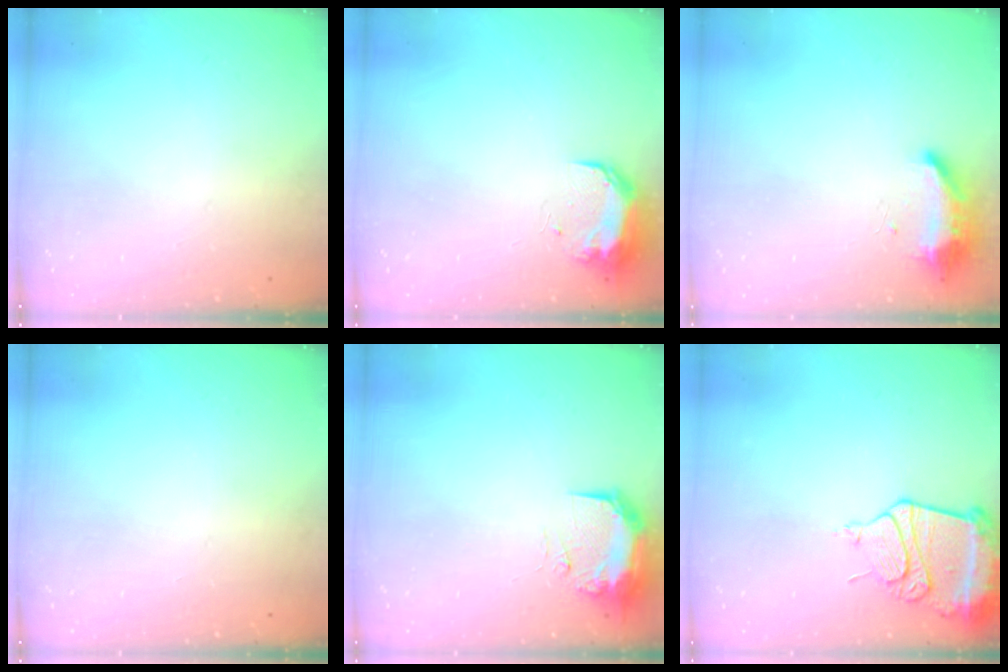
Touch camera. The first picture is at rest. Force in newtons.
{"total": 9.1, "press": 9.0, "slide": 0.5}
{"total": 8.3, "press": 8.2, "slide": 0.7}
{"total": 0.0}
{"total": 8.8, "press": 8.6, "slide": 1.6}
{"total": 13.6, "press": 13.5, "slide": 1.5}